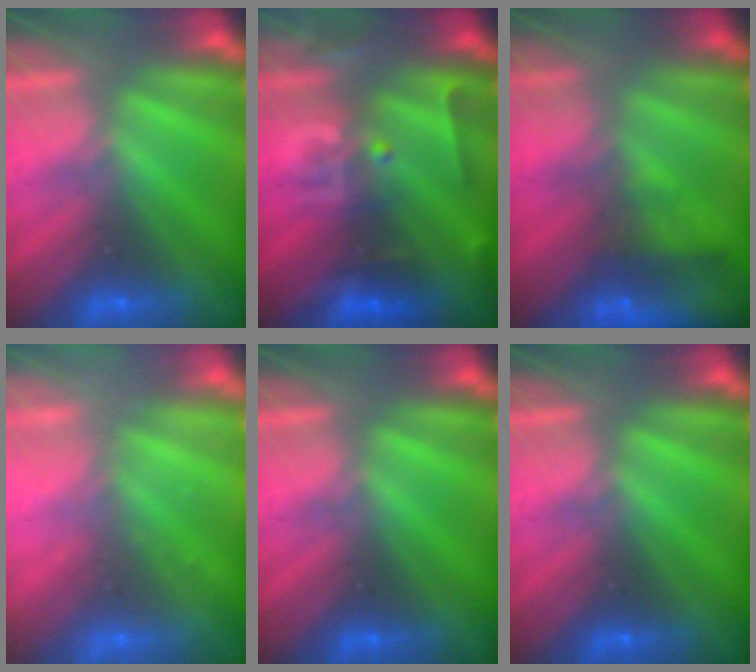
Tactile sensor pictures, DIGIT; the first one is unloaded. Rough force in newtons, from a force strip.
{"total": 2.9}
{"total": 9.3}
{"total": 2.3}
{"total": 0.0}
{"total": 0.0}